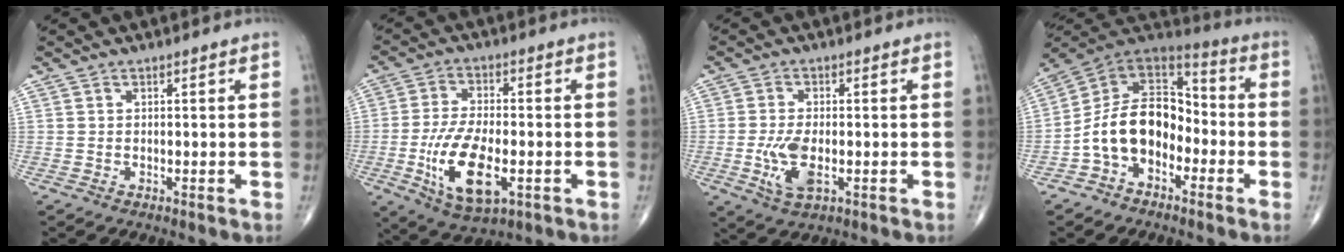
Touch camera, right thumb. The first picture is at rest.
{"total": 13.7, "force": [-3.7, 6.3, 11.6], "torque": [-0.220, -0.001, -0.059]}
{"total": 6.9, "force": [-1.6, 3.3, 5.9], "torque": [-0.124, -0.003, -0.025]}
{"total": 14.7, "force": [-4.3, 10.0, 9.8], "torque": [-0.145, 0.069, -0.090]}